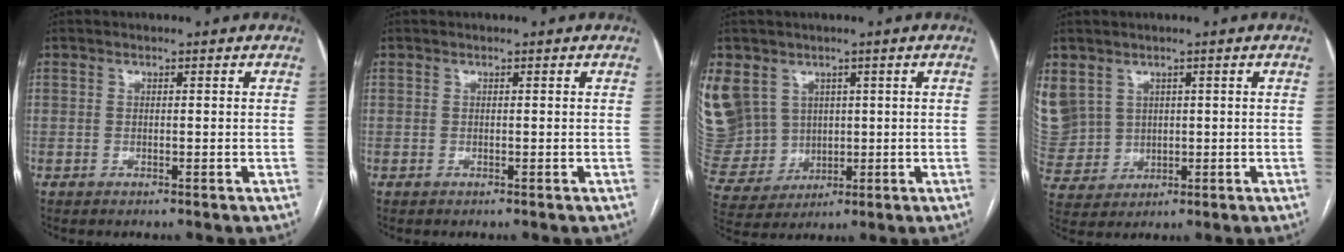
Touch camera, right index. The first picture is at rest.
{"total": 0.0}
{"total": 19.2, "force": [6.1, 16.9, 6.8], "torque": [-0.227, 0.058, 0.147]}
{"total": 15.9, "force": [4.5, 14.1, 5.8], "torque": [-0.213, 0.042, 0.114]}